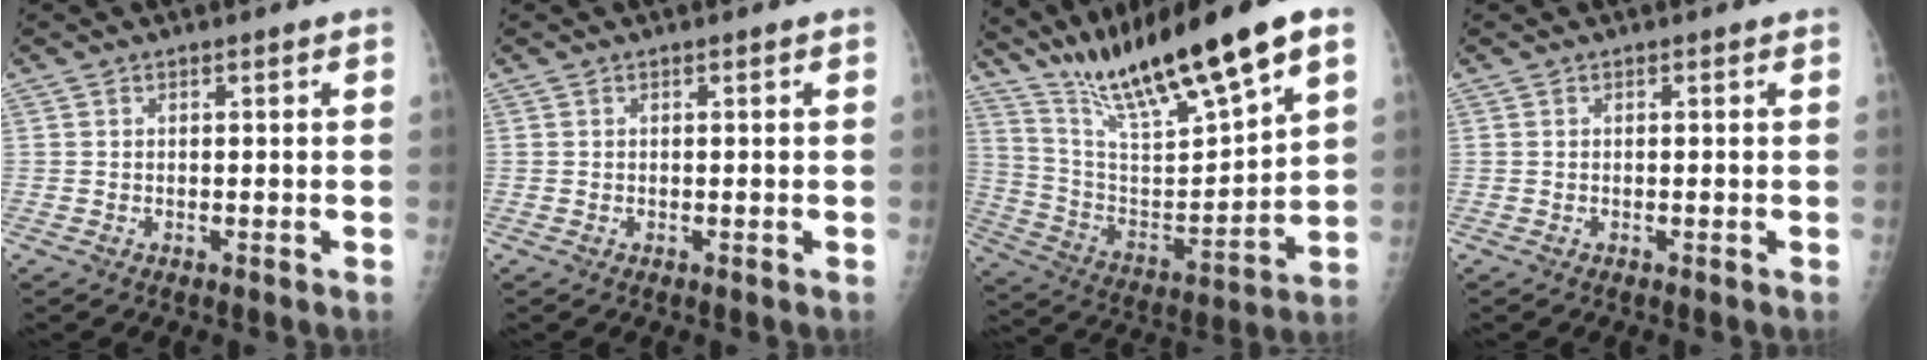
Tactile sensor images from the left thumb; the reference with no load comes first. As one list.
[{"total": 0.0}, {"total": 22.3, "force": [16.0, 3.1, 15.2], "torque": [-0.246, -0.059, 0.293]}, {"total": 0.0}]